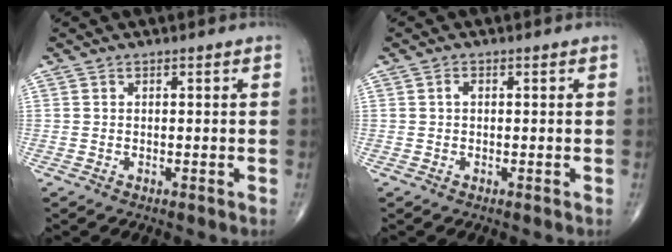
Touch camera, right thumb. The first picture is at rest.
{"total": 1.0, "force": [0.1, 0.6, 0.7], "torque": [-0.011, 0.002, -0.001]}